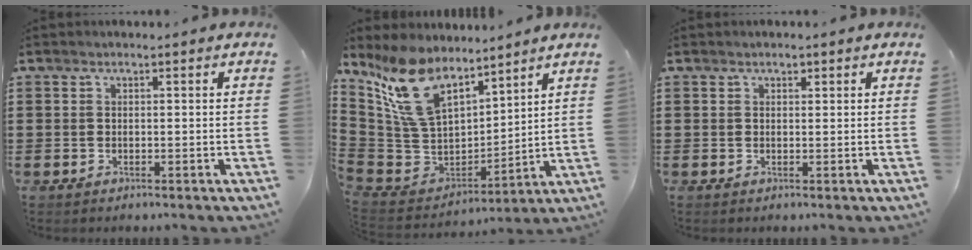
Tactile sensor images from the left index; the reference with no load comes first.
{"total": 12.9, "force": [8.6, 6.6, 7.0], "torque": [-0.203, -0.039, 0.161]}
{"total": 0.8, "force": [0.5, 0.5, 0.4], "torque": [0.000, 0.000, 0.007]}